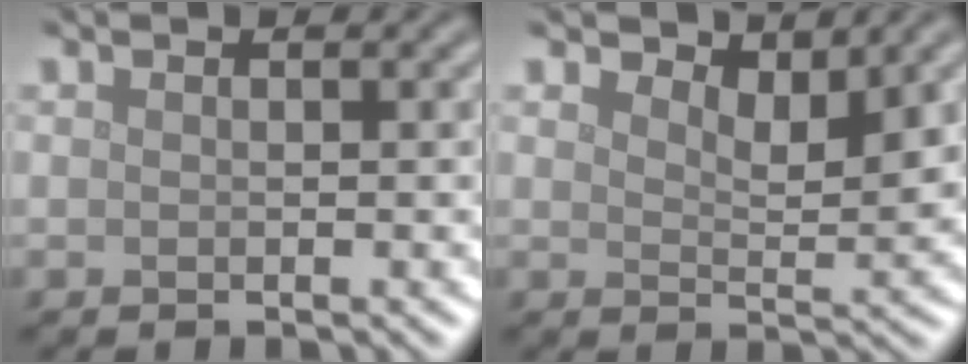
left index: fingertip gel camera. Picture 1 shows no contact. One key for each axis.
{"total": 3.1, "fx": 2.7, "fy": 0.7, "fz": 1.2, "tx": -0.020, "ty": -0.005, "tz": 0.041}